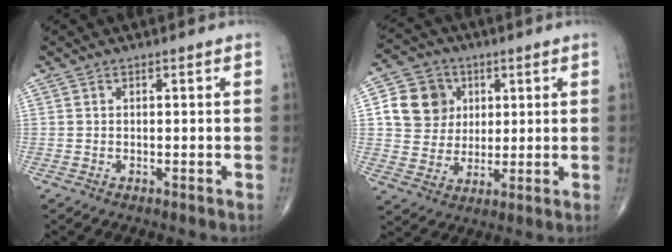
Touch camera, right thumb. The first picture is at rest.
{"total": 10.8, "force": [2.7, 9.7, 3.9], "torque": [-0.041, -0.002, 0.048]}